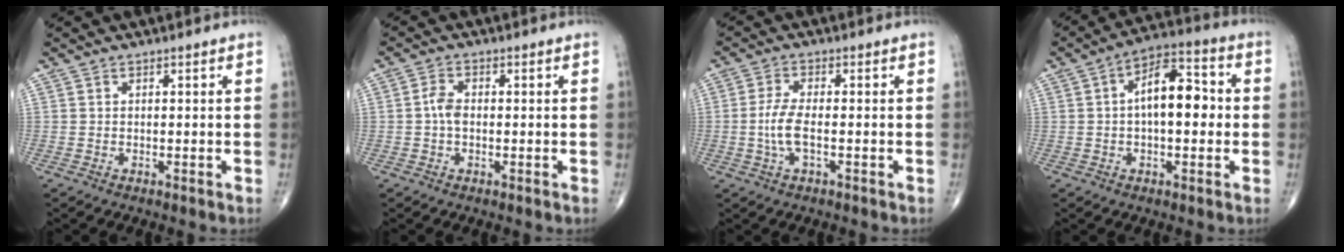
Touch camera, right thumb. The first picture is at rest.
{"total": 3.0, "force": [-0.2, 1.8, 2.3], "torque": [-0.048, 0.006, -0.010]}
{"total": 5.2, "force": [-1.0, 1.8, 4.8], "torque": [-0.112, 0.004, -0.022]}
{"total": 11.7, "force": [0.7, 5.8, 10.2], "torque": [-0.146, 0.031, 0.002]}